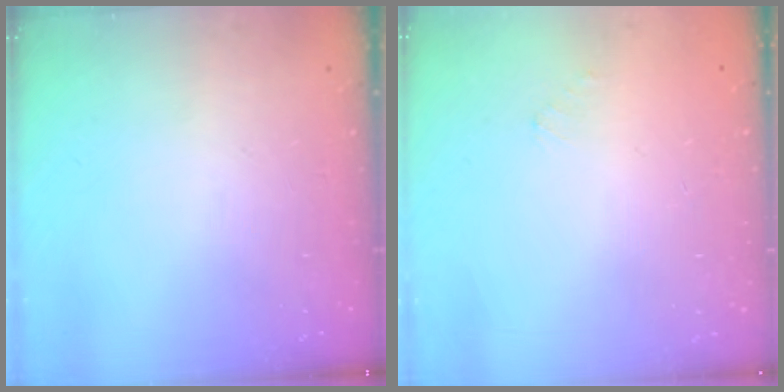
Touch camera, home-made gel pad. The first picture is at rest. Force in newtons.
{"total": 1.4, "press": 1.4, "slide": 0.2}